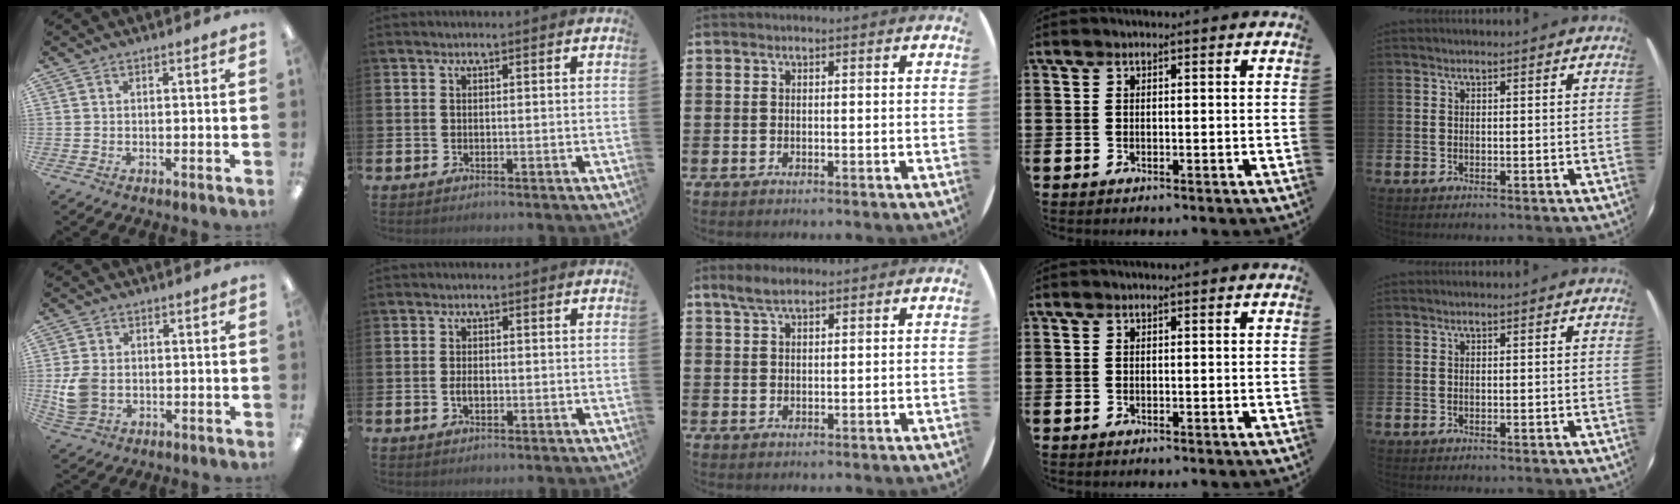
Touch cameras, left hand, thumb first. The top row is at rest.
{"thumb": {"total": 7.3, "force": [-0.7, 5.9, 4.2], "torque": [-0.085, 0.009, -0.008]}, "index": {"total": 1.6, "force": [-0.3, 0.9, 1.2], "torque": [-0.023, 0.003, -0.006]}, "middle": {"total": 3.2, "force": [2.4, 1.1, 1.7], "torque": [-0.030, 0.002, 0.043]}}